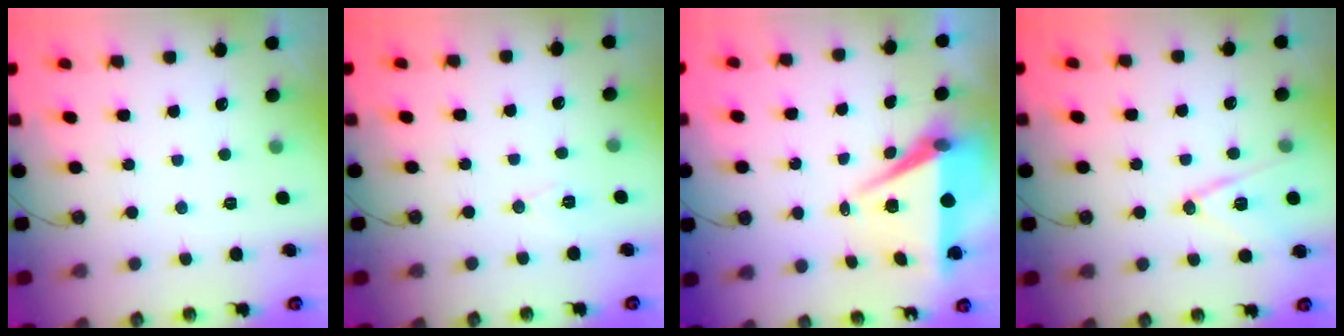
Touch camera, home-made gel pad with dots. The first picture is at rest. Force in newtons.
{"total": 6.0, "press": 5.5, "slide": 2.3}
{"total": 7.2, "press": 5.8, "slide": 4.3}
{"total": 12.6, "press": 12.2, "slide": 3.2}